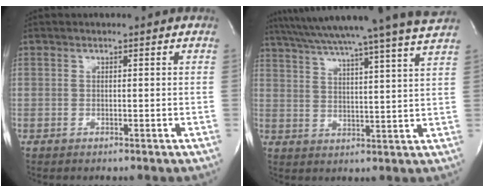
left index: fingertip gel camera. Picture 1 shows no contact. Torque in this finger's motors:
{"motor_torque": [0.31, -0.36, 0.76, 0.21]}